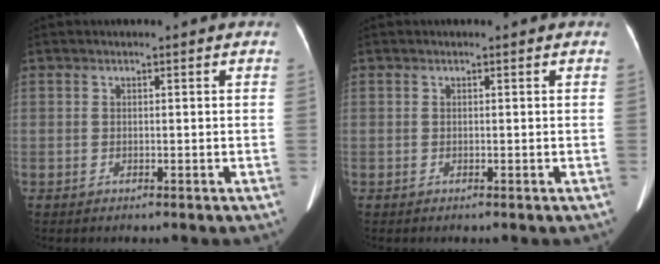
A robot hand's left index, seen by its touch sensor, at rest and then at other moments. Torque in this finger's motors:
{"motor_torque": [0.05, 0.05, 0.03, 0.02]}